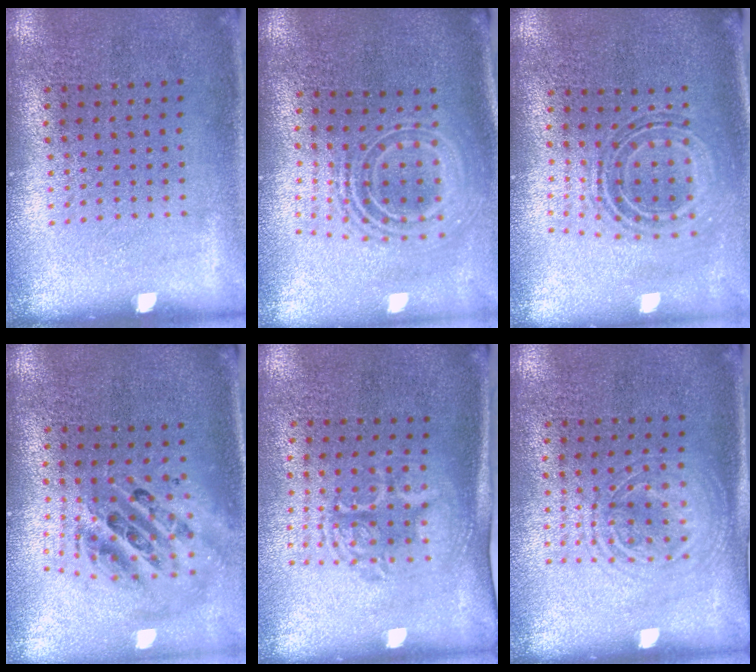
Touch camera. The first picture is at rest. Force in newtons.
{"total": 2.3, "press": 1.7, "slide": 1.6}
{"total": 0.8, "press": 0.8, "slide": 0.3}
{"total": 2.4, "press": 1.8, "slide": 1.5}
{"total": 1.7, "press": 1.4, "slide": 1.1}
{"total": 1.5, "press": 1.3, "slide": 0.6}